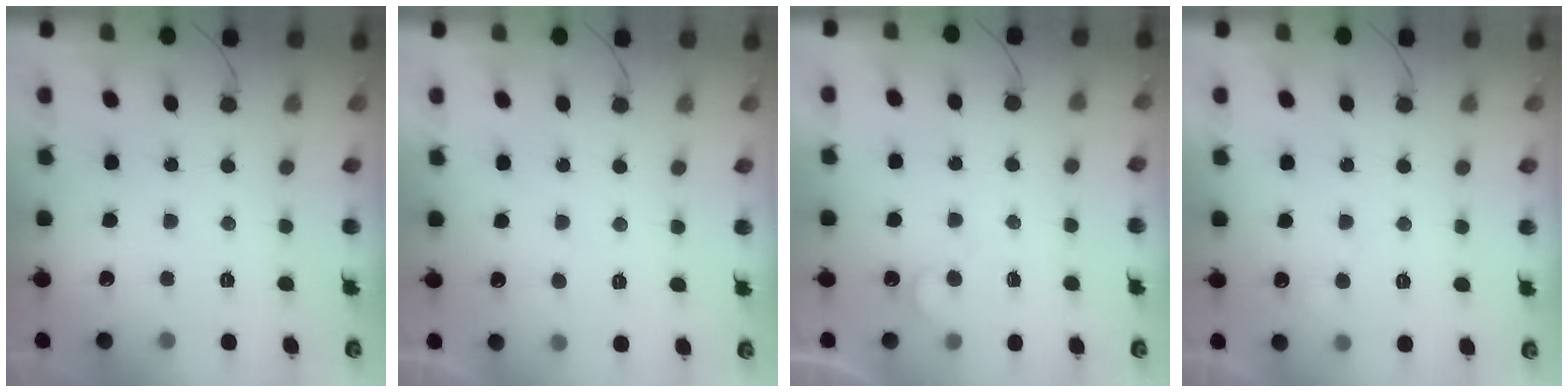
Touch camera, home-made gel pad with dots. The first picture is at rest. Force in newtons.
{"total": 4.6, "press": 4.6, "slide": 0.3}
{"total": 5.7, "press": 5.7, "slide": 0.2}
{"total": 6.5, "press": 6.5, "slide": 0.5}